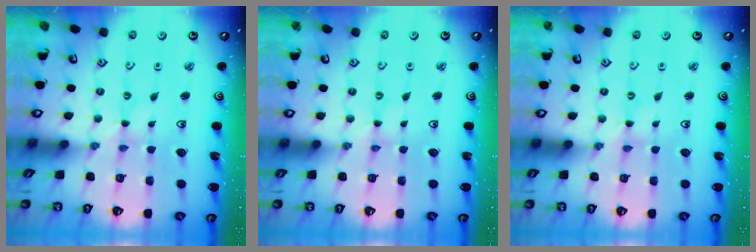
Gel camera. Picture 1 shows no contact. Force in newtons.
{"total": 0.0}
{"total": 0.0}